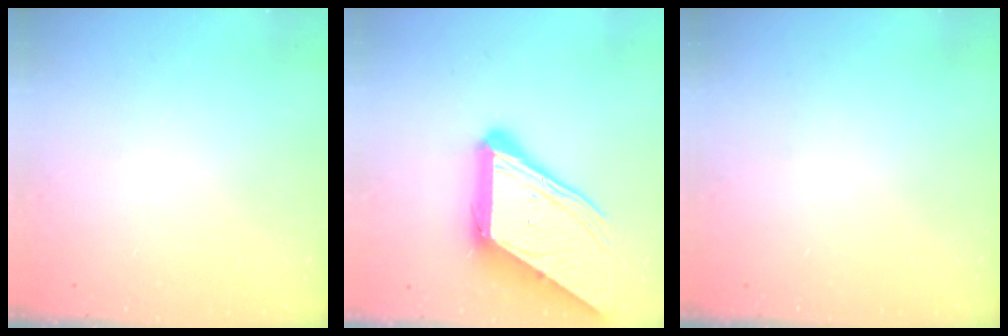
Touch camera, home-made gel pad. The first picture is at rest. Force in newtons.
{"total": 19.0, "press": 18.8, "slide": 2.1}
{"total": 0.0}